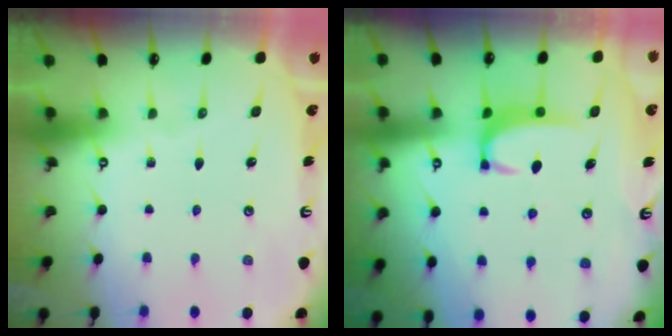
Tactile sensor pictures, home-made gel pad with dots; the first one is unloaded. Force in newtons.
{"total": 2.8, "press": 2.8, "slide": 0.4}